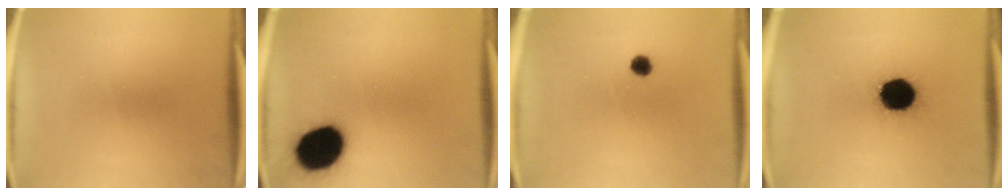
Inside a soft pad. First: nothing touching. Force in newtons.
{"total": 16.5}
{"total": 1.8}
{"total": 15.3}